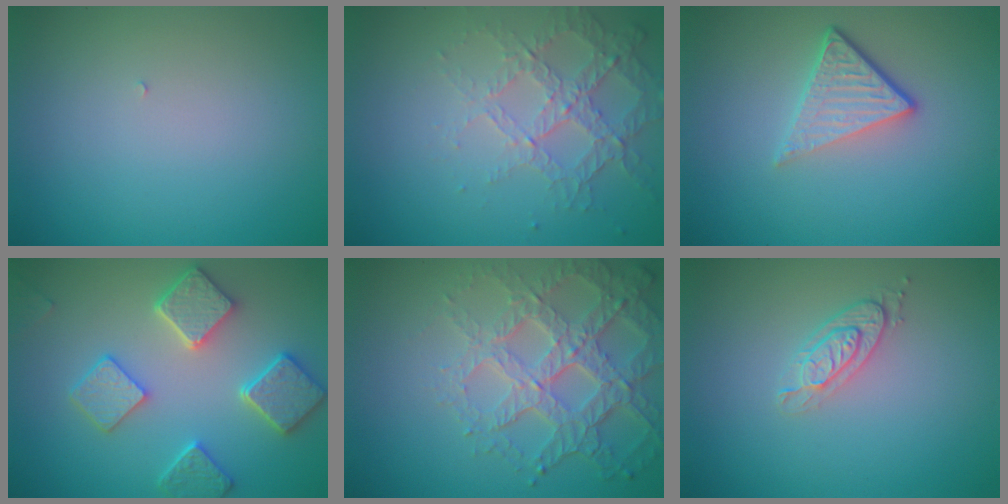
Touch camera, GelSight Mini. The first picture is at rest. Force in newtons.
{"total": 4.2, "press": 2.9, "slide": 3.0}
{"total": 4.1, "press": 2.7, "slide": 3.1}
{"total": 5.1, "press": 4.6, "slide": 2.0}
{"total": 6.3, "press": 4.8, "slide": 4.1}
{"total": 2.1, "press": 1.9, "slide": 0.8}